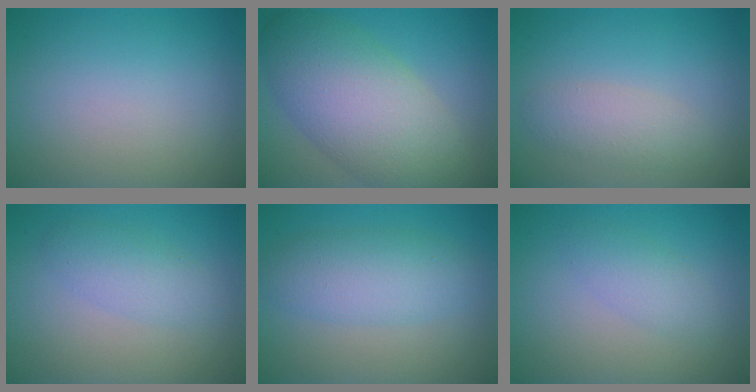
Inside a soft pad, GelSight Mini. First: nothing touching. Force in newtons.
{"total": 9.9, "press": 9.9, "slide": 0.6}
{"total": 2.4, "press": 2.4, "slide": 0.1}
{"total": 2.4, "press": 2.4, "slide": 0.1}
{"total": 4.6, "press": 4.6, "slide": 0.2}
{"total": 2.1, "press": 2.1, "slide": 0.1}